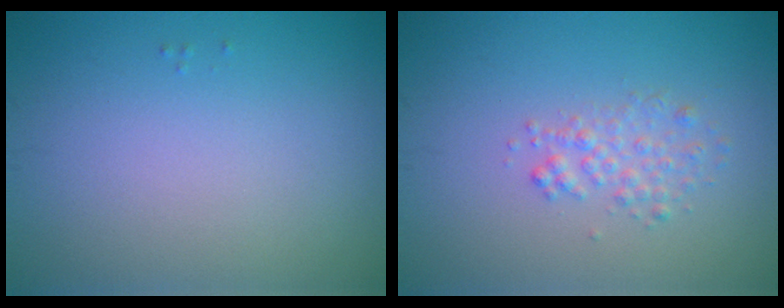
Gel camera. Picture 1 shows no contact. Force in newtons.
{"total": 1.7, "press": 1.7, "slide": 0.1}